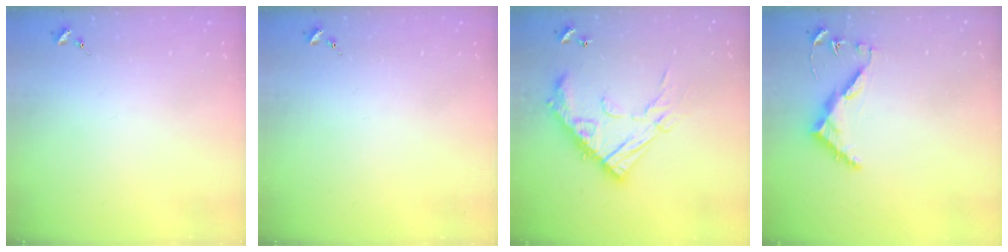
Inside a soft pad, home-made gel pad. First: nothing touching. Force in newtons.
{"total": 0.0}
{"total": 21.7, "press": 21.6, "slide": 1.9}
{"total": 8.2, "press": 8.1, "slide": 0.6}